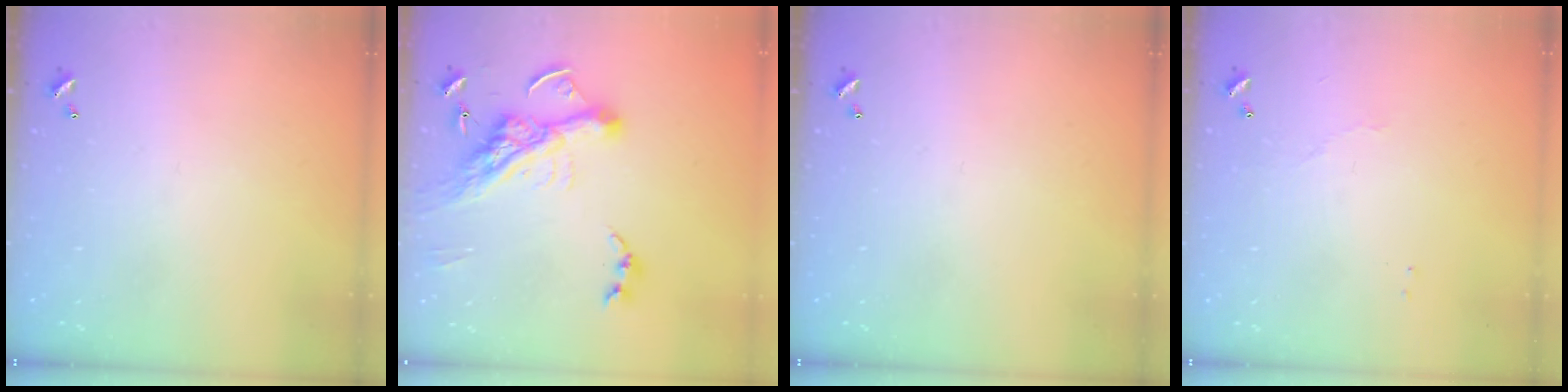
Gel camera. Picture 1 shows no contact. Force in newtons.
{"total": 14.7, "press": 14.6, "slide": 2.0}
{"total": 0.0}
{"total": 1.8, "press": 1.8, "slide": 0.4}